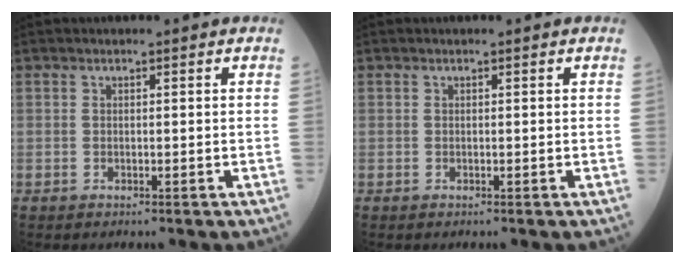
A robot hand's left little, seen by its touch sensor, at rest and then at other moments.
{"total": 0.0}